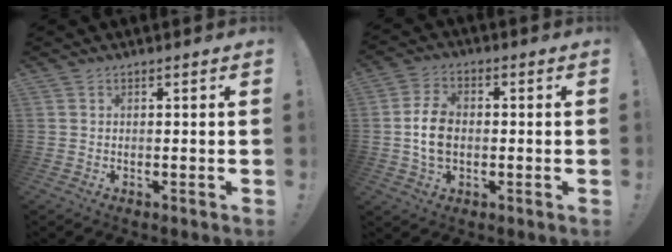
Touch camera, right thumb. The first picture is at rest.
{"total": 9.2, "force": [-0.8, 6.3, 6.7], "torque": [-0.125, 0.001, -0.016]}